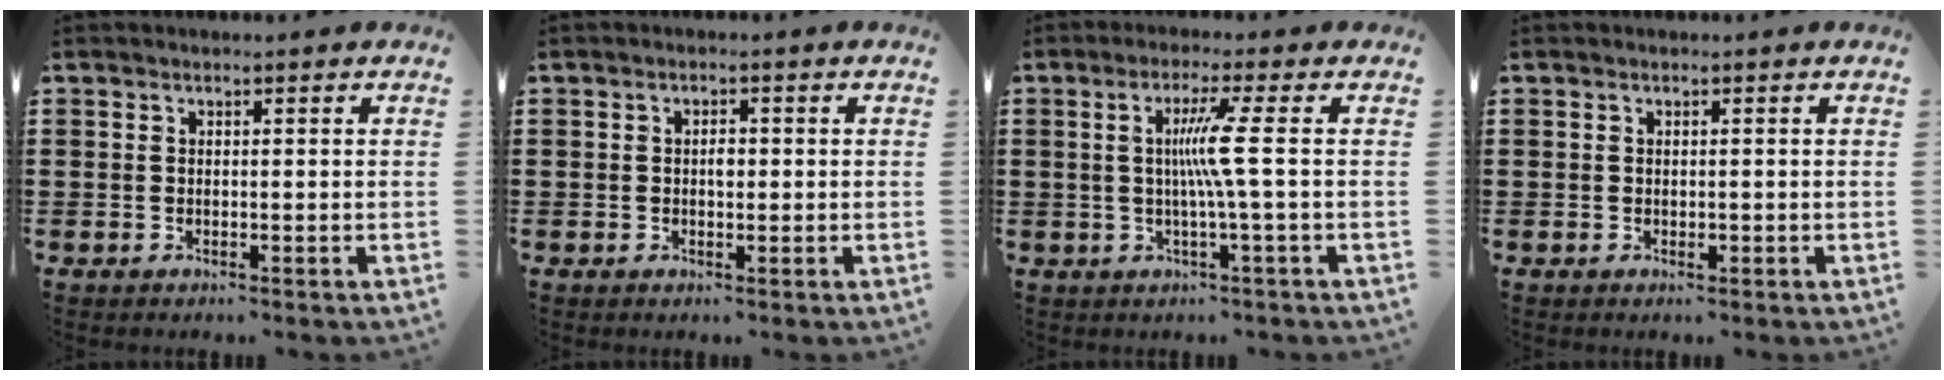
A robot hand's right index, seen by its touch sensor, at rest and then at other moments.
{"total": 1.6, "force": [0.0, 0.8, 1.4], "torque": [-0.027, 0.003, -0.002]}
{"total": 6.2, "force": [0.1, -1.1, 6.2], "torque": [-0.123, -0.009, -0.010]}
{"total": 0.6, "force": [-0.1, 0.3, 0.5], "torque": [-0.009, -0.001, -0.002]}